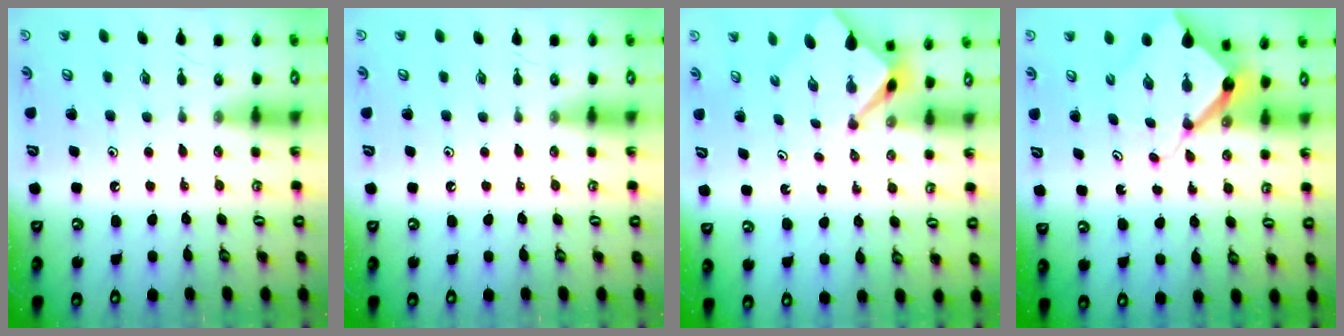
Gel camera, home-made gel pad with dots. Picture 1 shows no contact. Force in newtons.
{"total": 0.0}
{"total": 2.4, "press": 2.4, "slide": 0.2}
{"total": 7.5, "press": 7.5, "slide": 0.6}